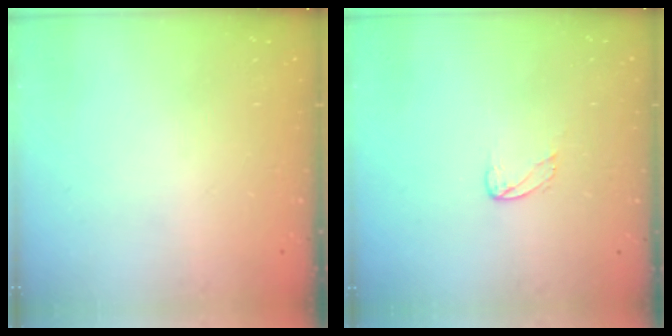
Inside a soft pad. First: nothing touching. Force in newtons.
{"total": 2.4, "press": 2.4, "slide": 0.1}